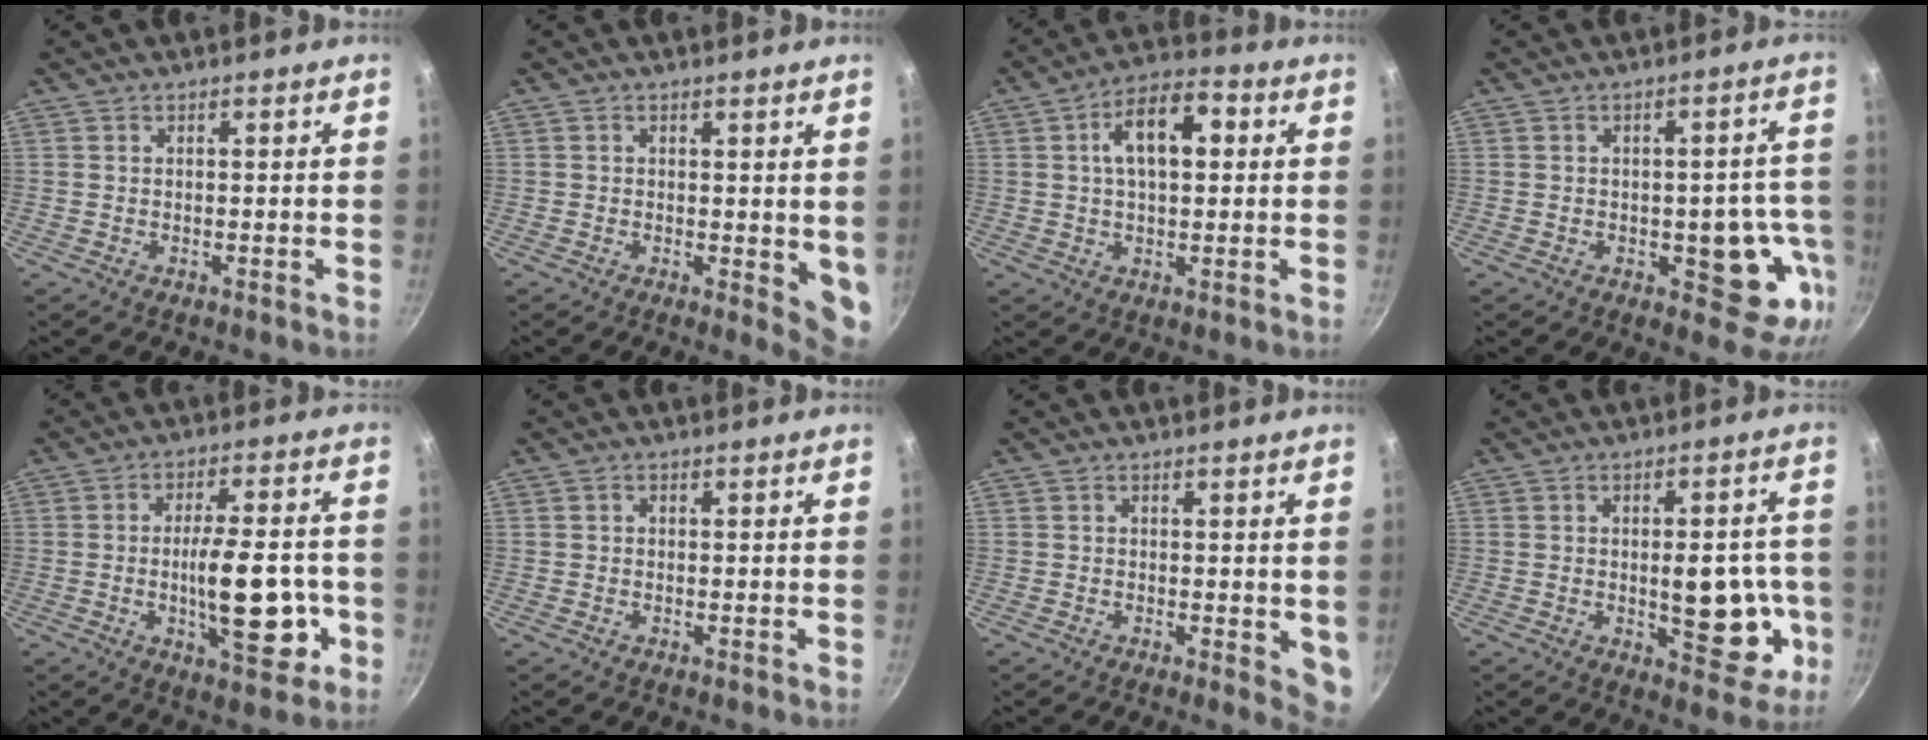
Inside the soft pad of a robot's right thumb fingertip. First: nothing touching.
{"total": 5.1, "force": [0.5, 2.6, 4.3], "torque": [-0.044, -0.012, 0.004]}
{"total": 11.4, "force": [2.3, 6.1, 9.3], "torque": [-0.124, 0.020, 0.026]}
{"total": 10.9, "force": [-3.2, 5.7, 8.7], "torque": [-0.045, 0.016, -0.038]}
{"total": 14.8, "force": [-3.1, 5.7, 13.3], "torque": [-0.176, 0.014, -0.041]}
{"total": 0.7, "force": [0.1, 0.7, 0.3], "torque": [-0.003, 0.004, 0.001]}
{"total": 4.3, "force": [0.0, 2.3, 3.6], "torque": [-0.034, -0.005, 0.000]}
{"total": 12.8, "force": [-1.9, 6.3, 11.0], "torque": [-0.099, 0.006, -0.019]}